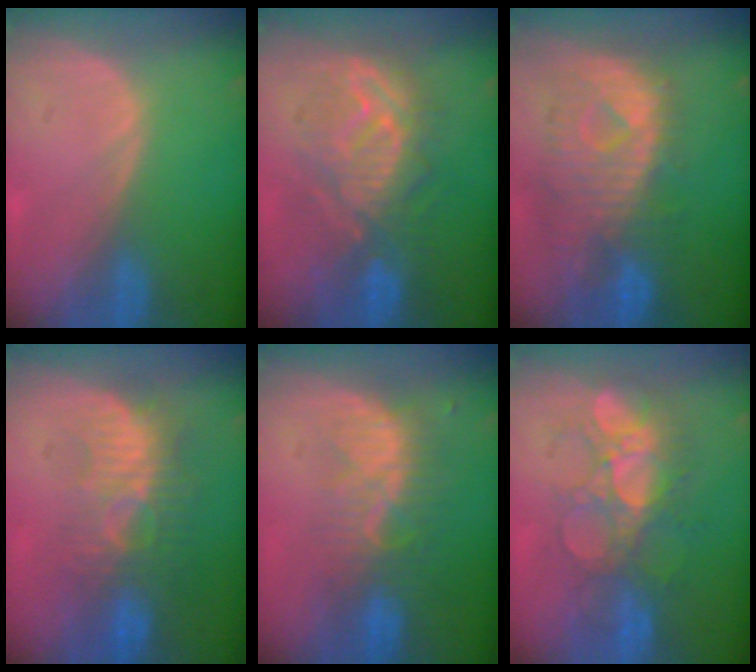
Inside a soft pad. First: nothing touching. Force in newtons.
{"total": 9.4, "press": 9.4, "slide": 0.6}
{"total": 10.6, "press": 9.5, "slide": 4.7}
{"total": 9.1, "press": 8.4, "slide": 3.7}
{"total": 8.1, "press": 7.2, "slide": 3.8}
{"total": 8.7, "press": 8.5, "slide": 1.6}